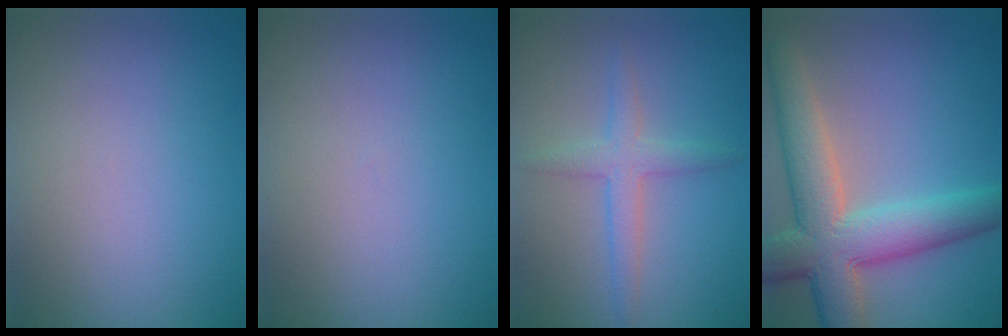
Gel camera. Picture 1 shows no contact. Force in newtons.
{"total": 0.0}
{"total": 2.6, "press": 2.6, "slide": 0.1}
{"total": 8.7, "press": 8.6, "slide": 0.5}